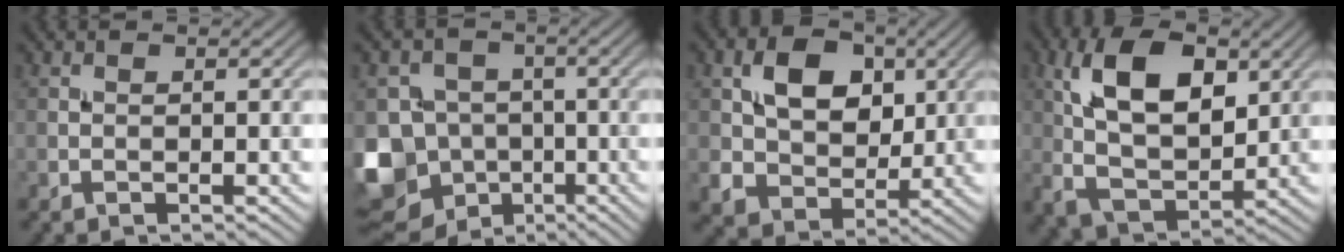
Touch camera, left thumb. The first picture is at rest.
{"total": 13.0, "force": [-5.3, 10.7, 5.0], "torque": [-0.136, -0.026, -0.112]}
{"total": 8.5, "force": [1.9, 6.6, 5.0], "torque": [-0.105, -0.006, 0.027]}
{"total": 11.6, "force": [3.6, 6.5, 8.8], "torque": [-0.178, 0.005, 0.065]}